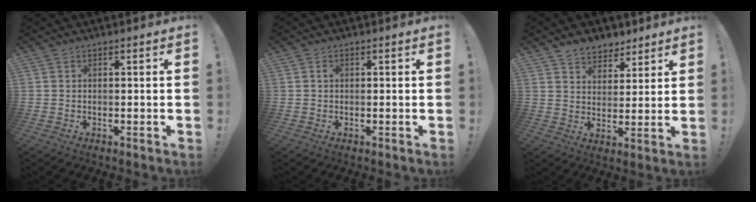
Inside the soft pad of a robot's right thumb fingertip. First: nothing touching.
{"total": 0.5, "force": [0.0, 0.4, 0.3], "torque": [-0.008, 0.004, 0.000]}
{"total": 7.3, "force": [5.6, 4.6, 1.1], "torque": [-0.013, -0.042, 0.109]}